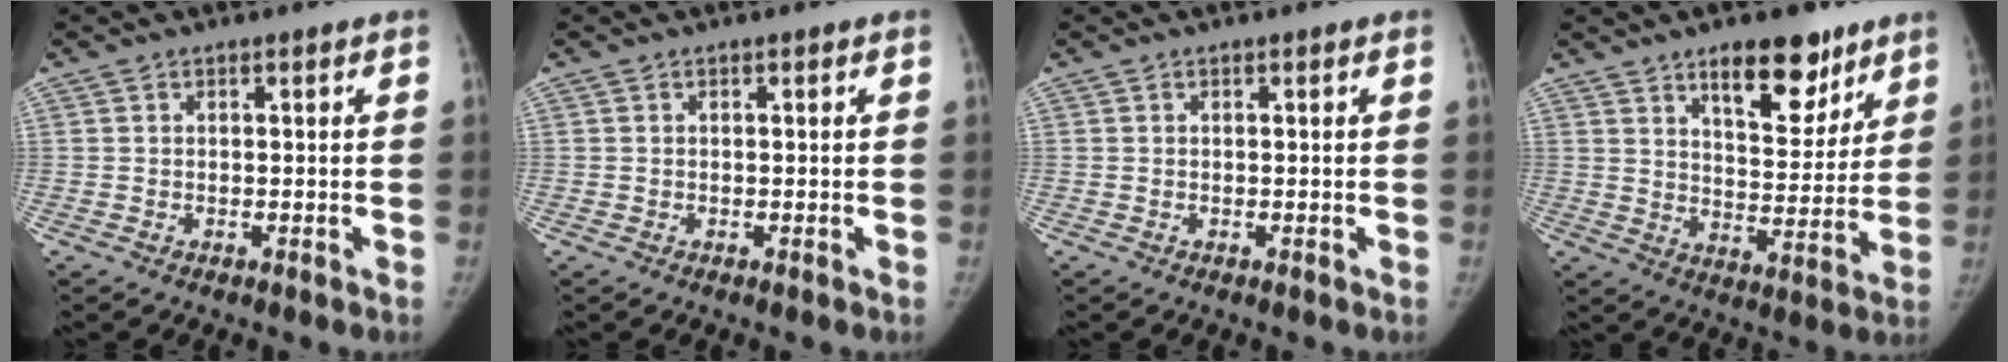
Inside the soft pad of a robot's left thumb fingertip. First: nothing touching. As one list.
[{"total": 0.0}, {"total": 0.0}, {"total": 13.1, "force": [8.5, 5.8, 8.2], "torque": [-0.076, -0.051, 0.130]}]